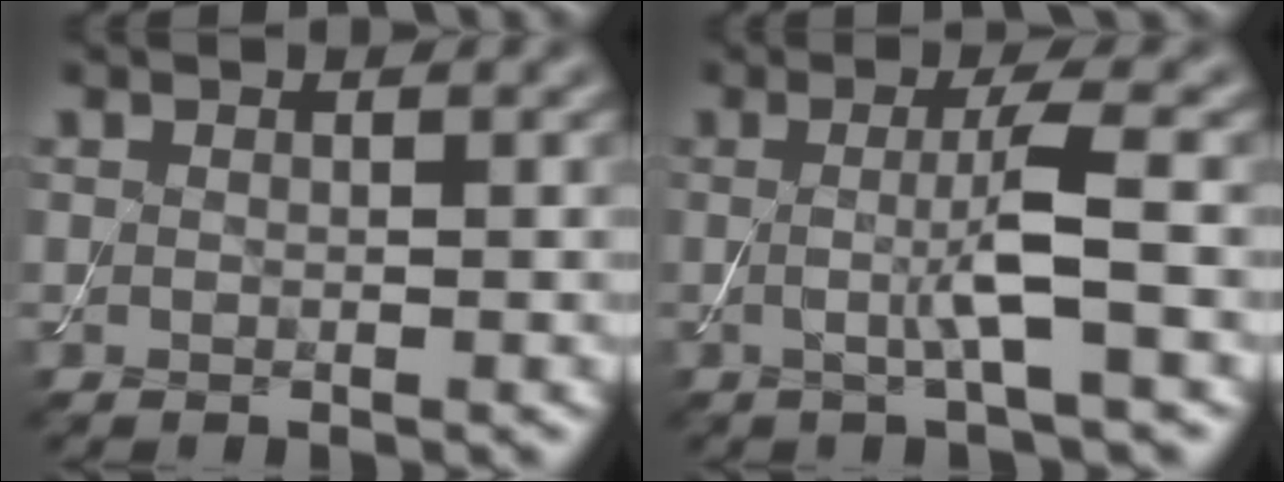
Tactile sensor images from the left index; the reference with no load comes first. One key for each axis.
{"total": 3.9, "fx": -0.2, "fy": 0.5, "fz": 3.8, "tx": -0.072, "ty": -0.005, "tz": -0.007}